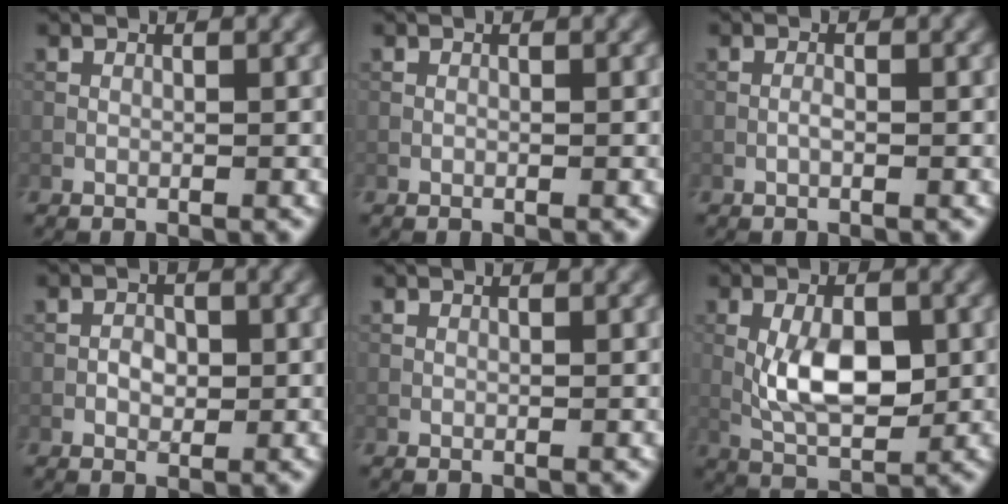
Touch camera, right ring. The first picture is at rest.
{"total": 0.0}
{"total": 0.8, "force": [-0.3, 0.2, 0.7], "torque": [-0.014, 0.001, -0.007]}
{"total": 1.6, "force": [-0.3, 1.1, 1.1], "torque": [-0.015, 0.001, -0.008]}
{"total": 0.0}
{"total": 5.9, "force": [-0.3, 2.9, 5.2], "torque": [-0.101, 0.000, -0.004]}